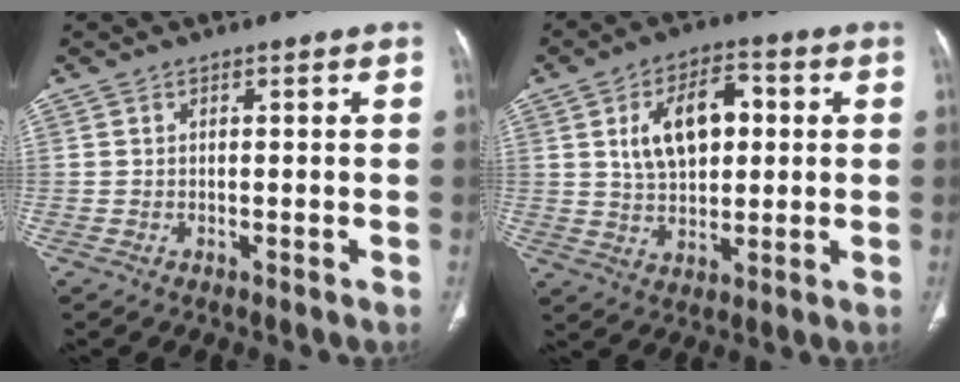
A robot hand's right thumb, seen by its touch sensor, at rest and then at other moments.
{"total": 12.0, "force": [2.6, 7.1, 9.3], "torque": [-0.134, 0.008, 0.044]}